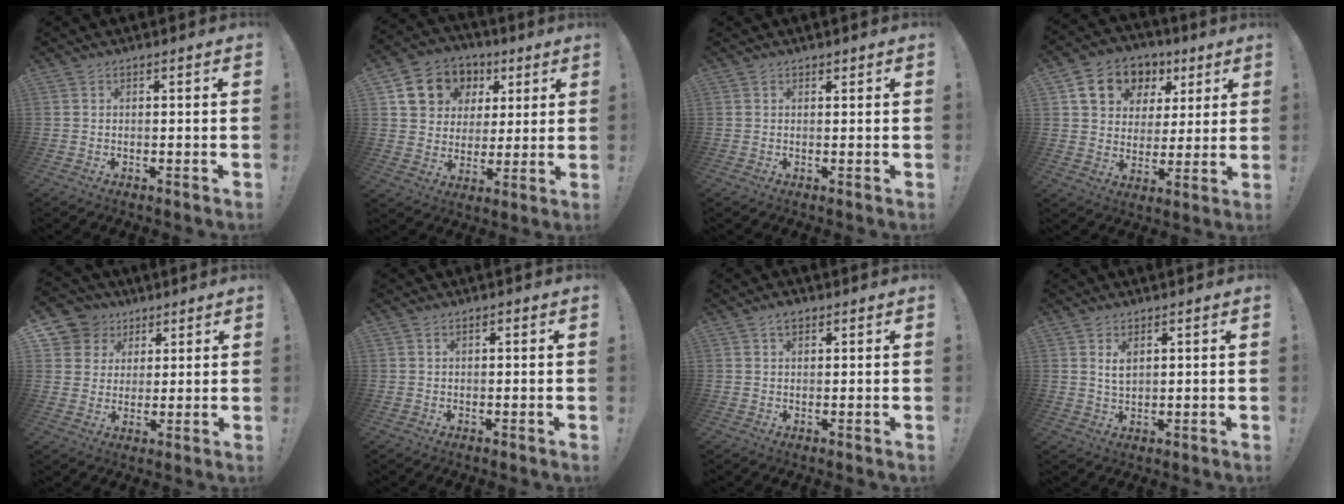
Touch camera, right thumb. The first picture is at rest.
{"total": 13.1, "force": [5.6, 10.9, 4.7], "torque": [-0.074, -0.021, 0.120]}
{"total": 0.7, "force": [0.5, 0.4, 0.2], "torque": [-0.003, -0.001, 0.010]}
{"total": 14.0, "force": [6.7, 10.8, 5.7], "torque": [-0.089, -0.024, 0.134]}
{"total": 9.0, "force": [3.9, 8.0, 1.6], "torque": [-0.031, -0.021, 0.082]}
{"total": 0.8, "force": [0.3, 0.5, 0.5], "torque": [-0.018, 0.007, 0.006]}
{"total": 2.8, "force": [1.7, 1.6, 1.6], "torque": [-0.021, -0.004, 0.029]}
{"total": 4.1, "force": [1.8, 2.3, 2.9], "torque": [-0.039, -0.007, 0.029]}